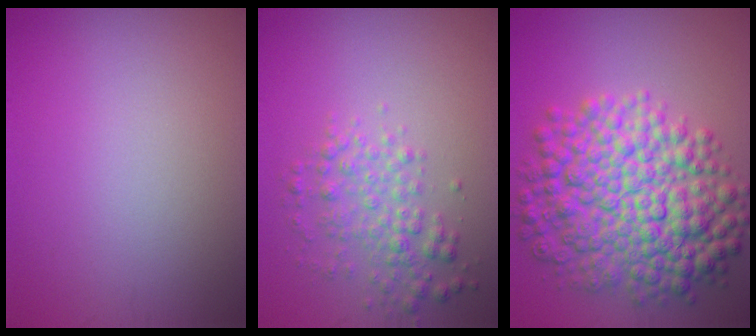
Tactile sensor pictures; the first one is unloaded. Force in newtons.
{"total": 3.0, "press": 3.0, "slide": 0.0}
{"total": 10.7, "press": 10.7, "slide": 0.1}